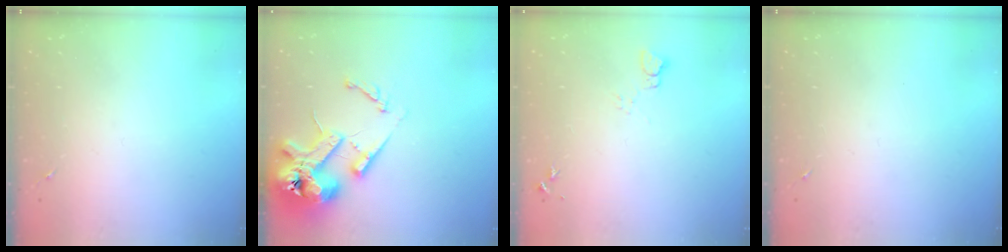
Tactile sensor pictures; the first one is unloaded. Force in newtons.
{"total": 17.7, "press": 17.6, "slide": 2.4}
{"total": 3.7, "press": 3.7, "slide": 0.4}
{"total": 0.0}